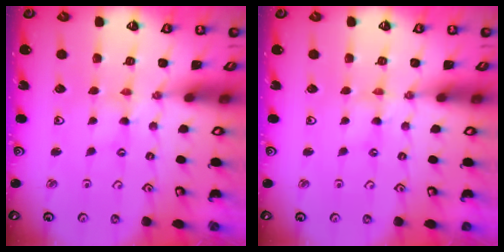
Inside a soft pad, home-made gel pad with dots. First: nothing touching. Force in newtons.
{"total": 0.0}